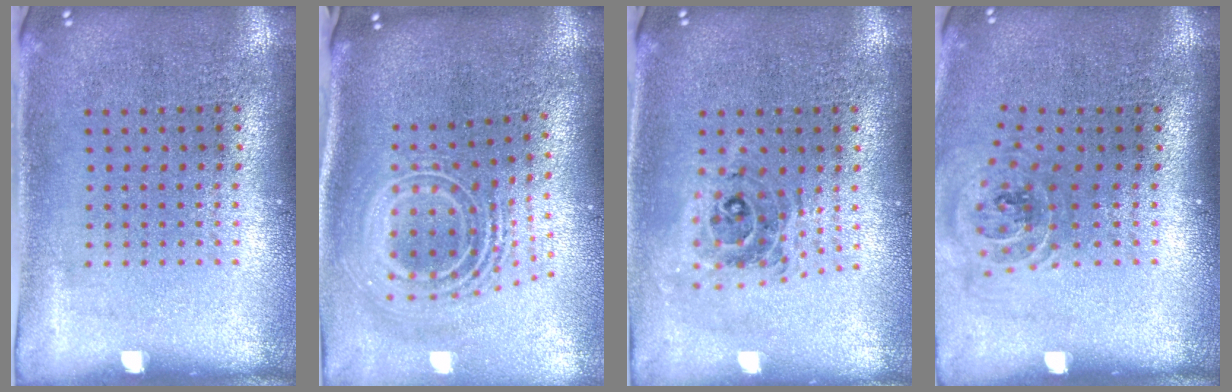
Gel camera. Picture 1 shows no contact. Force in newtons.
{"total": 2.8, "press": 1.9, "slide": 2.2}
{"total": 0.7, "press": 0.6, "slide": 0.1}
{"total": 1.1, "press": 1.0, "slide": 0.2}